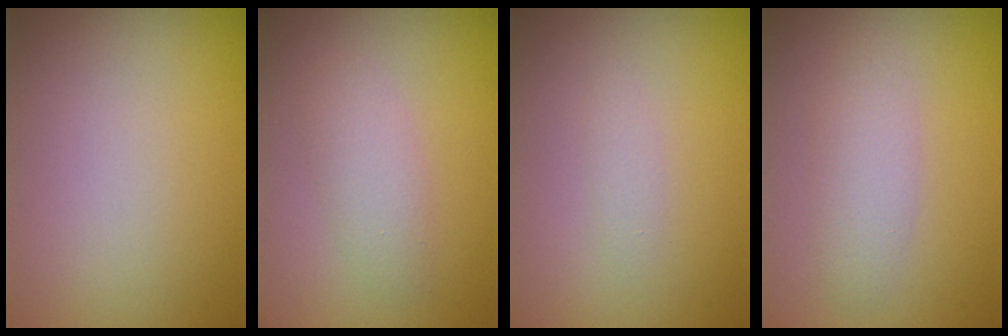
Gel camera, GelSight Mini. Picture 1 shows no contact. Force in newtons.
{"total": 2.3, "press": 2.3, "slide": 0.1}
{"total": 0.8, "press": 0.8, "slide": 0.0}
{"total": 2.4, "press": 2.4, "slide": 0.1}